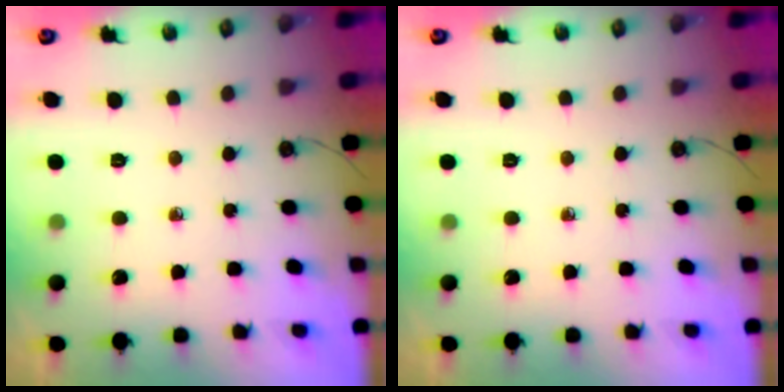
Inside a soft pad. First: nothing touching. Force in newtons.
{"total": 0.0}